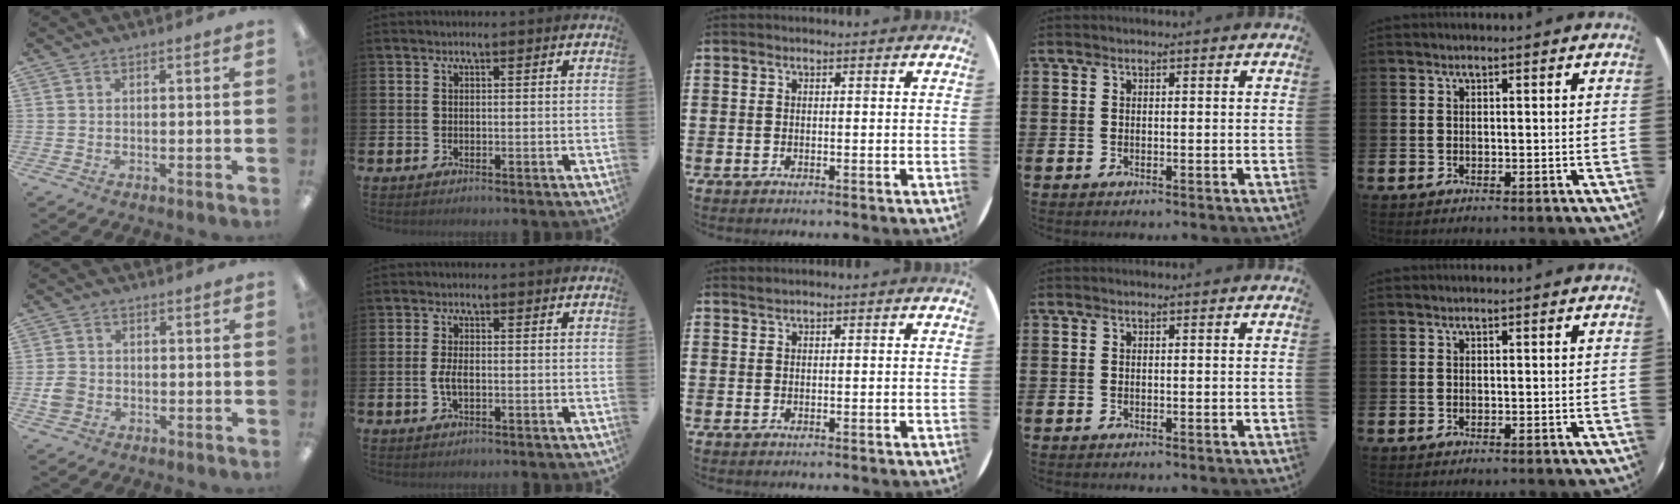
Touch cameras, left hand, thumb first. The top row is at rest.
{"thumb": {"total": 3.5, "force": [-1.0, 3.0, 1.6], "torque": [-0.016, 0.005, -0.020]}, "index": {"total": 2.3, "force": [-0.4, 1.0, 2.1], "torque": [-0.036, 0.001, -0.007]}, "middle": {"total": 0.6, "force": [0.6, -0.1, 0.0], "torque": [0.000, 0.000, 0.011]}}